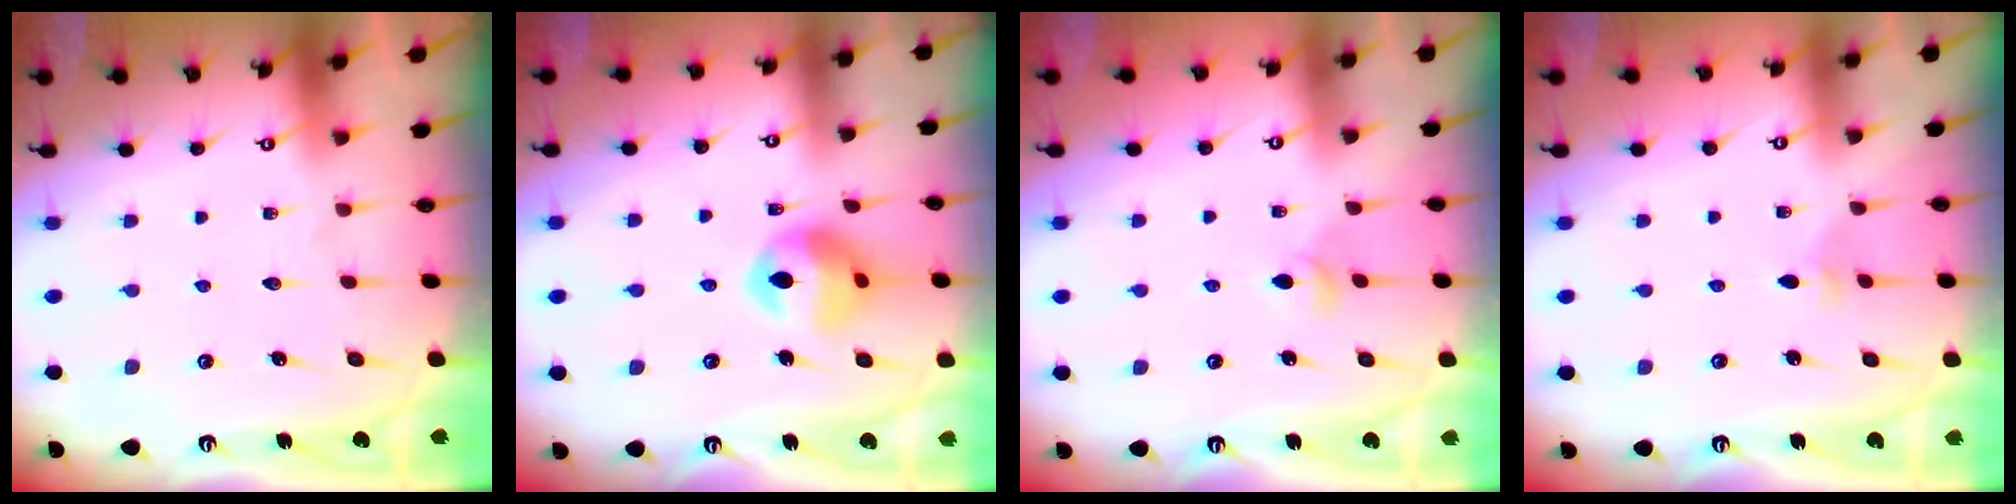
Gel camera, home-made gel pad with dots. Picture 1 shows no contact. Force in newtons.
{"total": 13.1, "press": 13.0, "slide": 1.6}
{"total": 3.2, "press": 3.1, "slide": 0.8}
{"total": 2.0, "press": 2.0, "slide": 0.5}